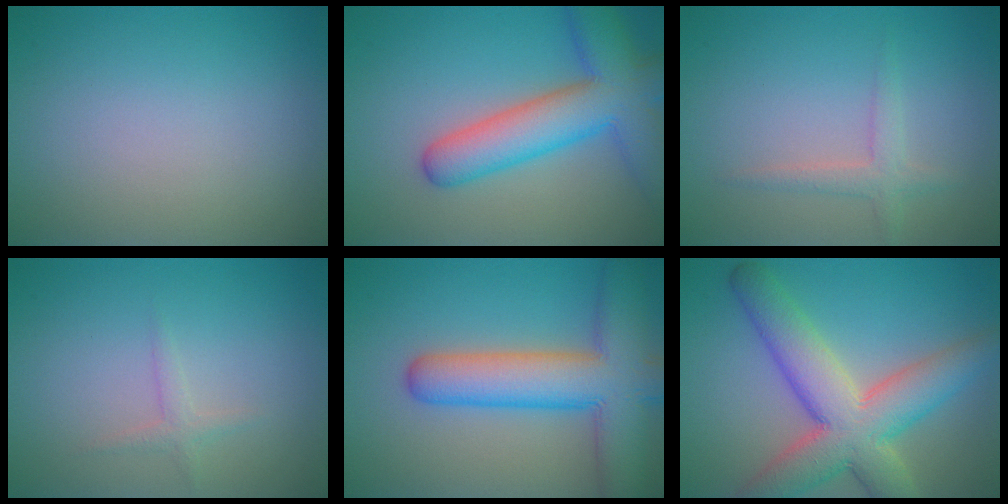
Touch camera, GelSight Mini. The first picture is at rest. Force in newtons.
{"total": 8.4, "press": 8.4, "slide": 0.4}
{"total": 1.9, "press": 1.9, "slide": 0.1}
{"total": 1.1, "press": 1.1, "slide": 0.1}
{"total": 9.7, "press": 9.6, "slide": 0.6}
{"total": 9.1, "press": 9.1, "slide": 0.7}